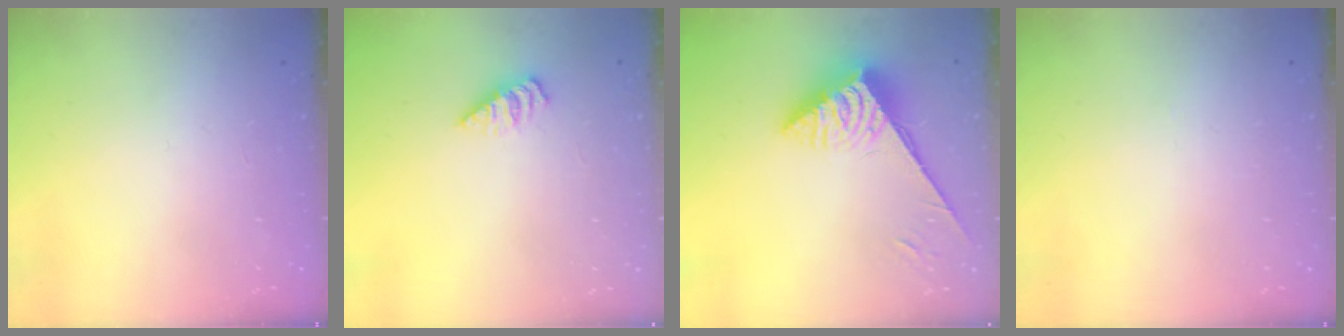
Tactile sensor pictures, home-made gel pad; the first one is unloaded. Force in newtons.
{"total": 2.5, "press": 2.5, "slide": 0.3}
{"total": 6.3, "press": 6.3, "slide": 0.4}
{"total": 0.0}